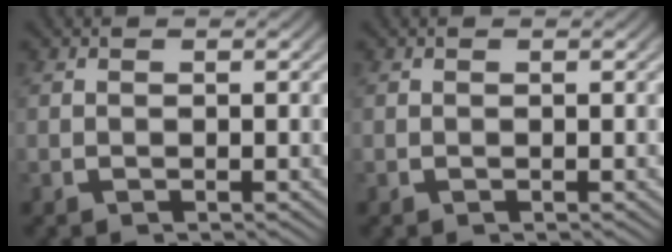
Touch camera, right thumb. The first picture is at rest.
{"total": 0.0}